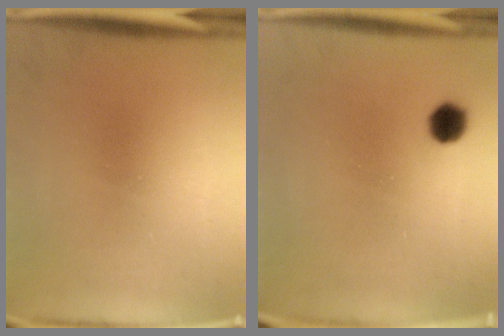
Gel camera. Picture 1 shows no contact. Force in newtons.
{"total": 3.8}